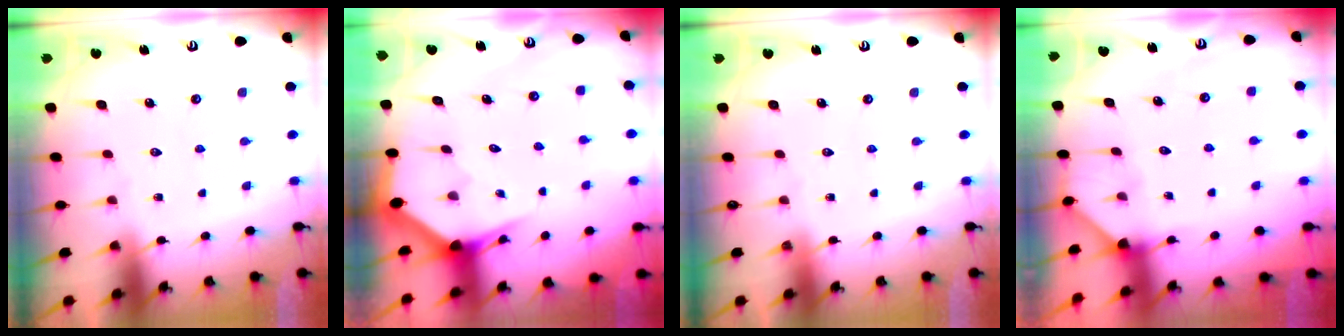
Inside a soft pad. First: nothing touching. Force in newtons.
{"total": 2.9, "press": 2.9, "slide": 0.1}
{"total": 0.0}
{"total": 2.0, "press": 2.0, "slide": 0.3}